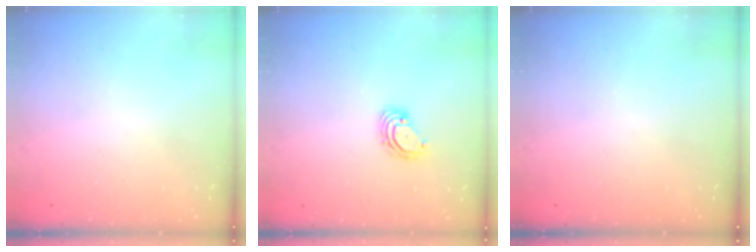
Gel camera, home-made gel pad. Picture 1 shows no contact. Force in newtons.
{"total": 3.4, "press": 3.4, "slide": 0.1}
{"total": 0.0}